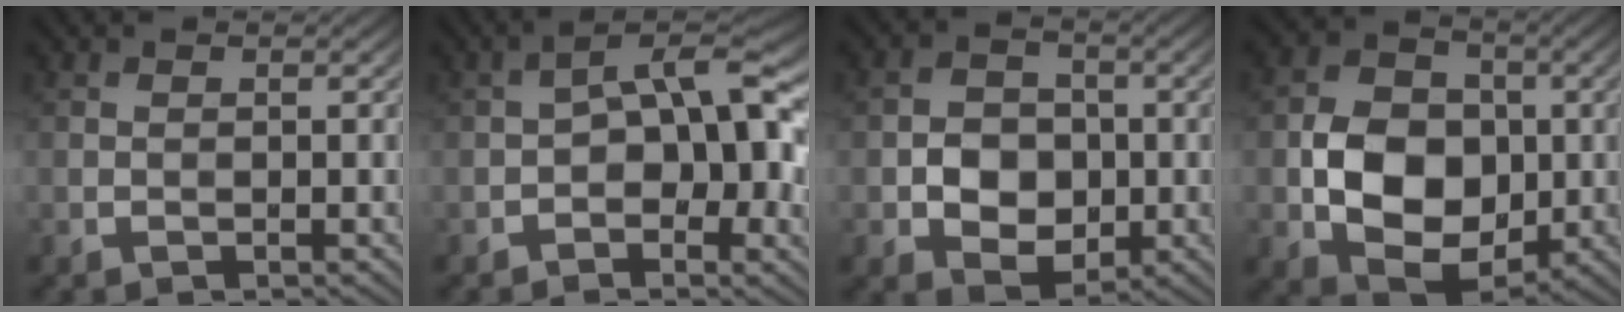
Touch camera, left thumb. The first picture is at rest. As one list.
[{"total": 9.1, "force": [-0.4, 5.0, 7.6], "torque": [-0.103, 0.017, -0.018]}, {"total": 6.1, "force": [-1.2, 4.9, 3.4], "torque": [-0.064, -0.004, -0.030]}, {"total": 11.1, "force": [-1.3, 8.3, 7.3], "torque": [-0.137, -0.007, -0.031]}]